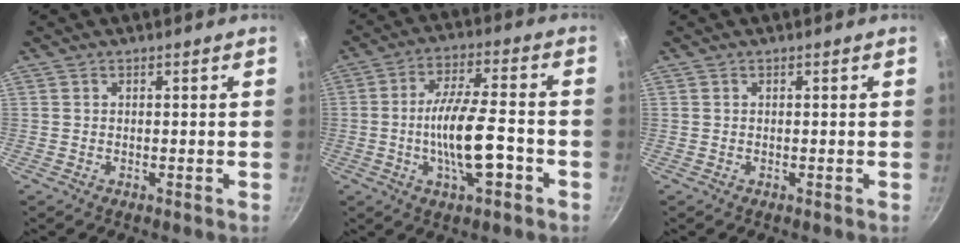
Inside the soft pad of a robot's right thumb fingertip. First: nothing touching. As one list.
[{"total": 12.5, "force": [-3.6, 4.0, 11.3], "torque": [-0.191, 0.025, -0.067]}, {"total": 0.0}]